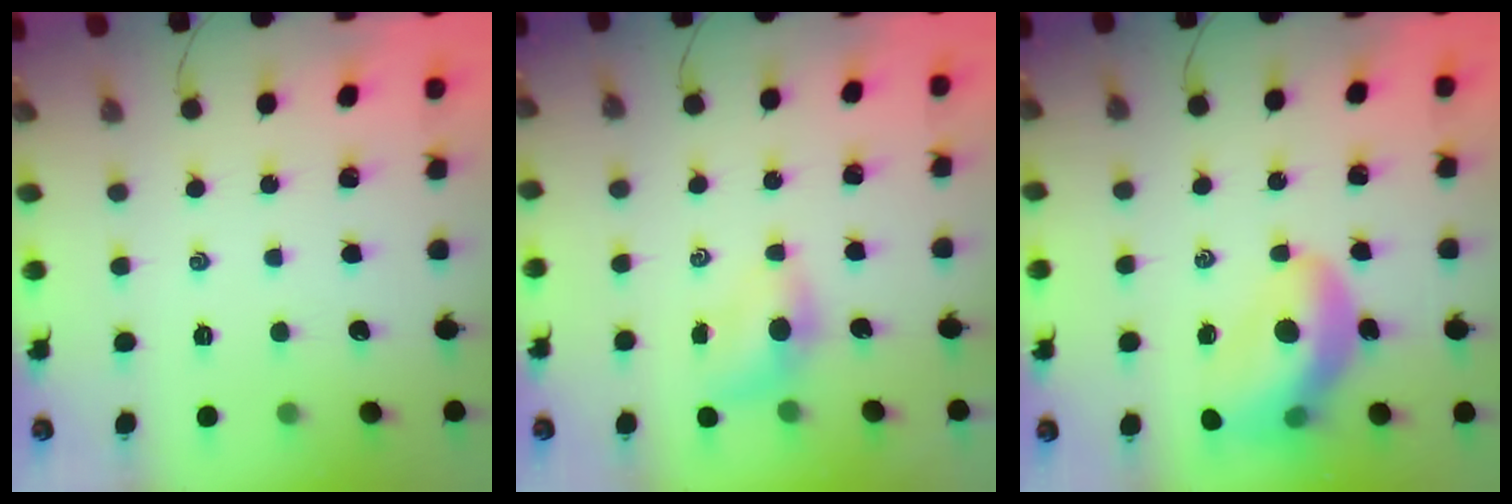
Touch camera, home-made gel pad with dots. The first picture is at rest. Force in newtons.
{"total": 4.3, "press": 4.1, "slide": 1.0}
{"total": 13.5, "press": 13.0, "slide": 3.7}